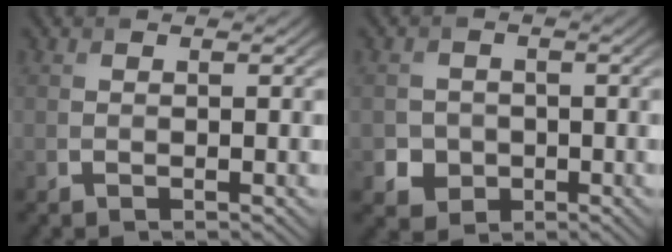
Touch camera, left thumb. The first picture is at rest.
{"total": 3.4, "force": [-0.9, 3.2, 0.9], "torque": [-0.013, -0.007, -0.024]}